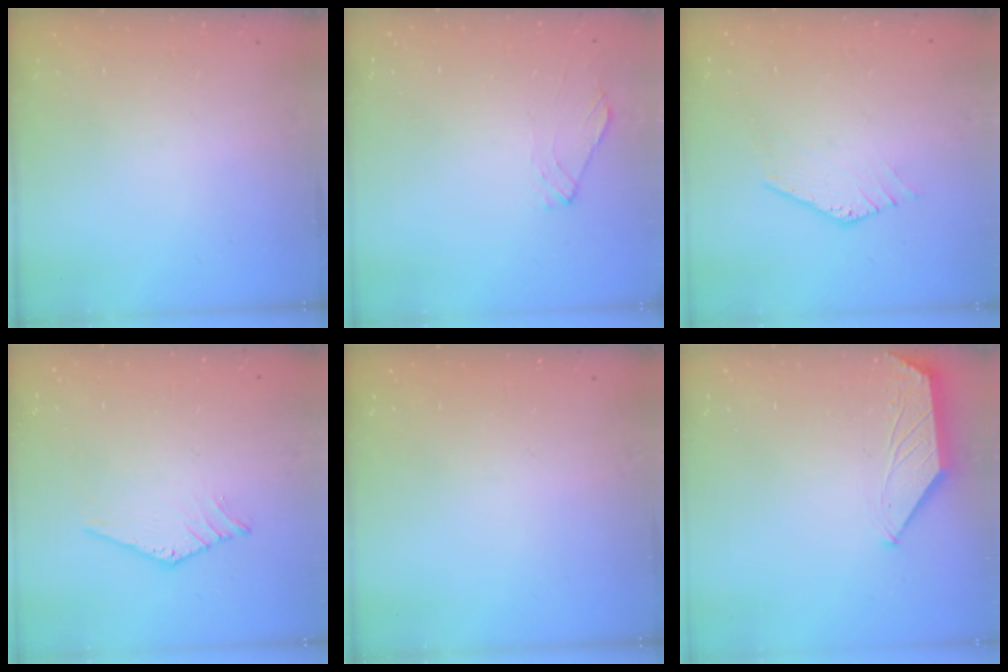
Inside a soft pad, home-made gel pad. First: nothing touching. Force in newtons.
{"total": 2.5, "press": 2.4, "slide": 0.7}
{"total": 0.0}
{"total": 0.9, "press": 0.9, "slide": 0.1}
{"total": 0.0}
{"total": 1.1, "press": 1.0, "slide": 0.3}